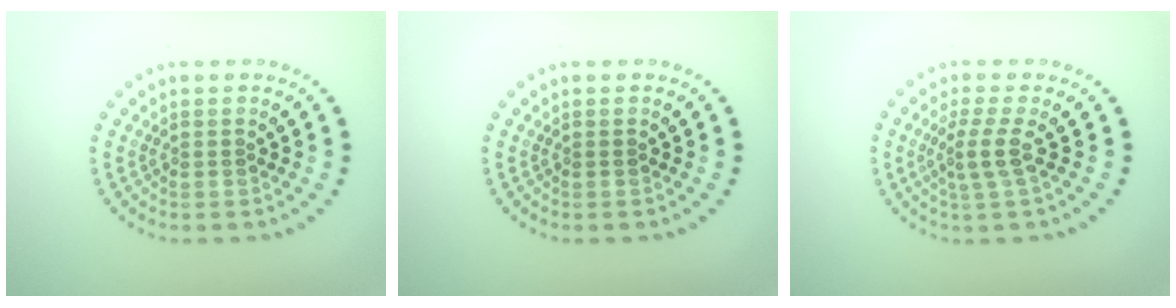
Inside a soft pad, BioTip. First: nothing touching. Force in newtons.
{"total": 0.0}
{"total": 2.2, "press": 1.6, "slide": 1.5}